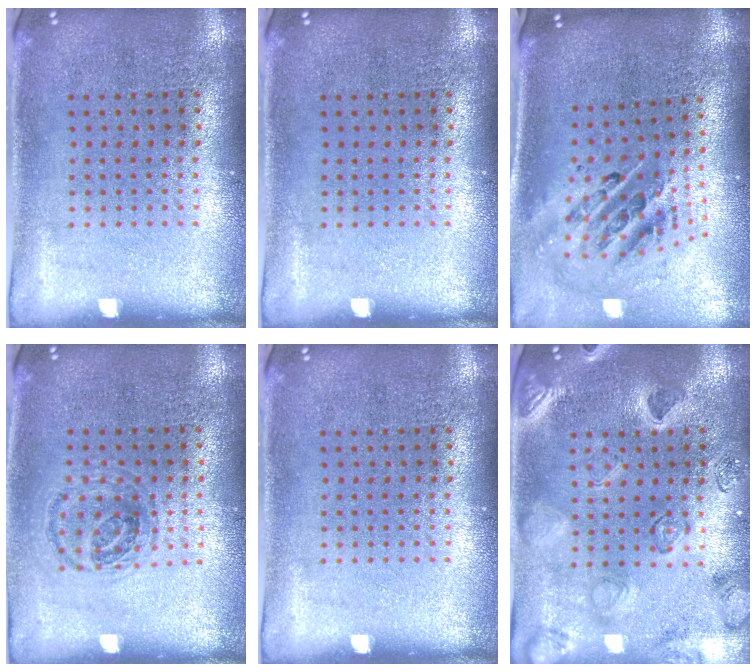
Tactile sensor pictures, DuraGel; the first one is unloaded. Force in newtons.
{"total": 0.0}
{"total": 1.8, "press": 1.4, "slide": 1.2}
{"total": 1.0, "press": 0.9, "slide": 0.4}
{"total": 0.0}
{"total": 2.5, "press": 2.4, "slide": 0.6}